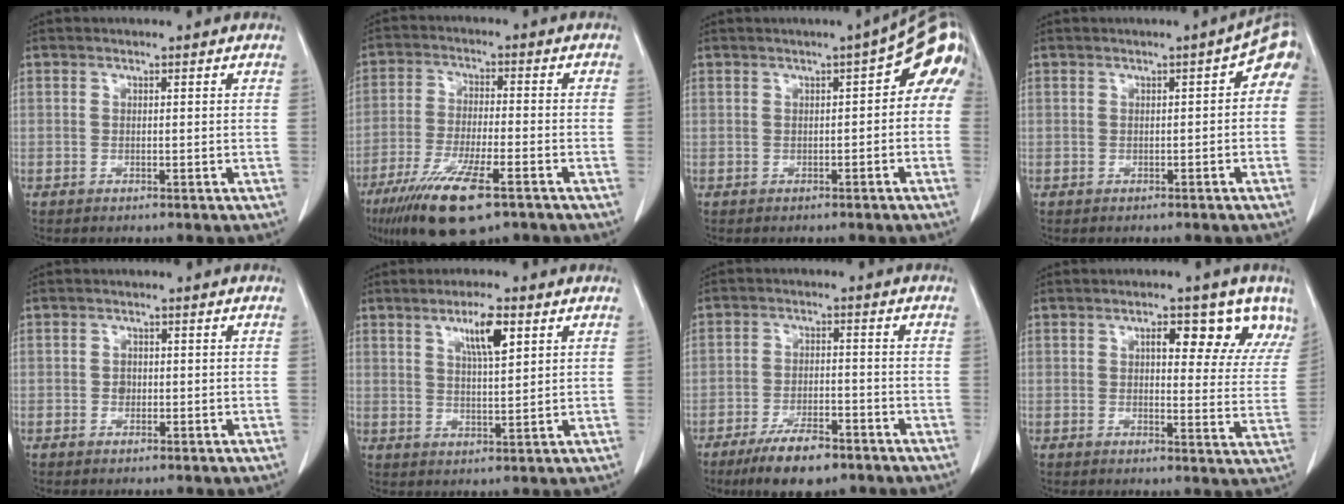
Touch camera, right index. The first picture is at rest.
{"total": 12.8, "force": [-8.1, 2.5, 9.6], "torque": [-0.181, -0.030, -0.138]}
{"total": 8.1, "force": [2.0, 2.1, 7.5], "torque": [-0.091, 0.030, 0.017]}
{"total": 4.4, "force": [1.0, 1.4, 4.1], "torque": [-0.043, 0.019, 0.005]}
{"total": 1.2, "force": [-0.2, 1.0, 0.6], "torque": [-0.010, 0.003, -0.002]}
{"total": 6.1, "force": [3.1, 1.0, 5.2], "torque": [-0.093, 0.000, 0.053]}
{"total": 7.9, "force": [-5.5, 2.7, 5.0], "torque": [-0.089, -0.007, -0.090]}
{"total": 10.3, "force": [6.4, 3.9, 7.1], "torque": [-0.070, -0.001, 0.069]}